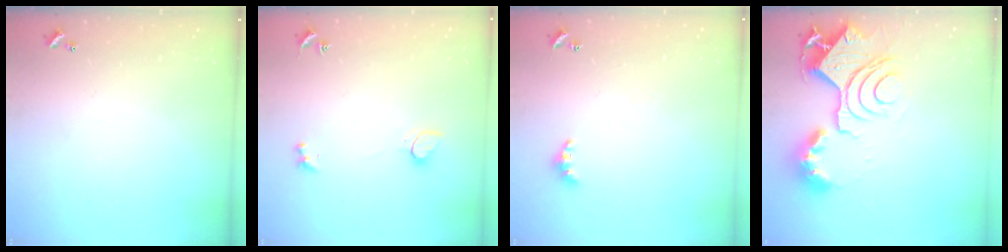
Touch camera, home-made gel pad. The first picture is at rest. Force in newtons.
{"total": 3.7, "press": 3.7, "slide": 0.8}
{"total": 4.0, "press": 3.9, "slide": 0.8}
{"total": 16.2, "press": 16.1, "slide": 1.9}